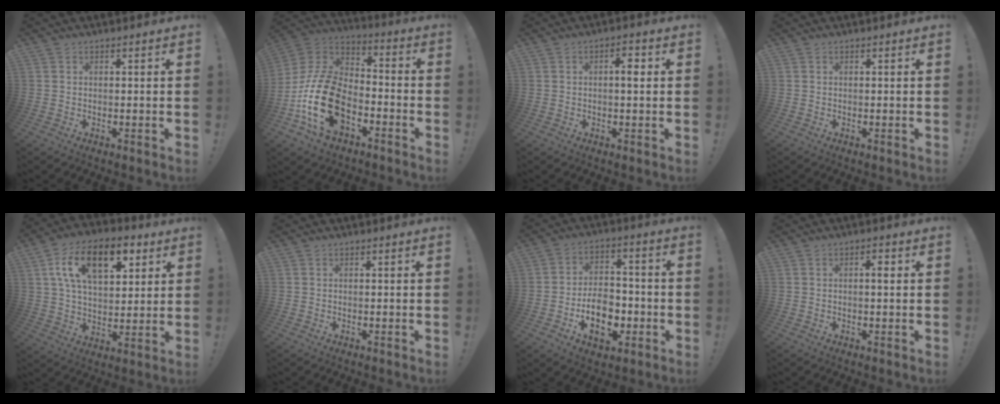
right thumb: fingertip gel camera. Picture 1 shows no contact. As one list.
[{"total": 22.3, "force": [-8.2, 13.9, 15.3], "torque": [-0.306, 0.047, -0.130]}, {"total": 3.7, "force": [0.6, 1.0, 3.6], "torque": [-0.047, 0.000, 0.001]}, {"total": 0.0}, {"total": 17.9, "force": [7.8, 9.8, 12.7], "torque": [-0.199, -0.014, 0.136]}, {"total": 0.0}, {"total": 13.9, "force": [-4.9, 9.1, 9.3], "torque": [-0.148, 0.026, -0.081]}, {"total": 2.1, "force": [0.5, 0.4, 2.0], "torque": [-0.026, 0.001, 0.001]}]